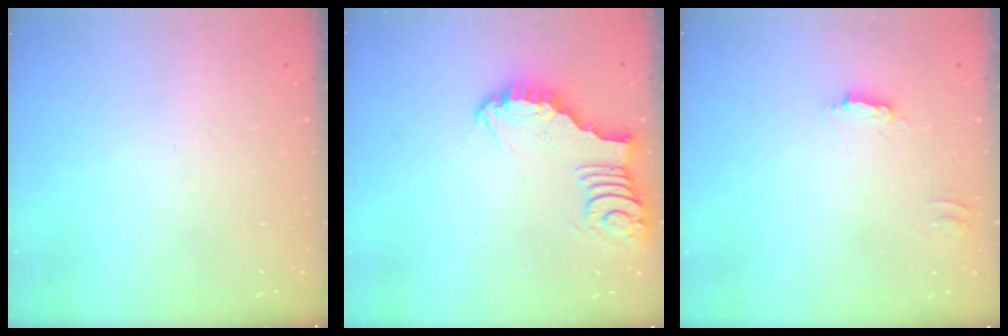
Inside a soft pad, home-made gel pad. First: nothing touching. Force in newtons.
{"total": 3.6, "press": 3.6, "slide": 0.2}
{"total": 4.6, "press": 4.6, "slide": 0.2}